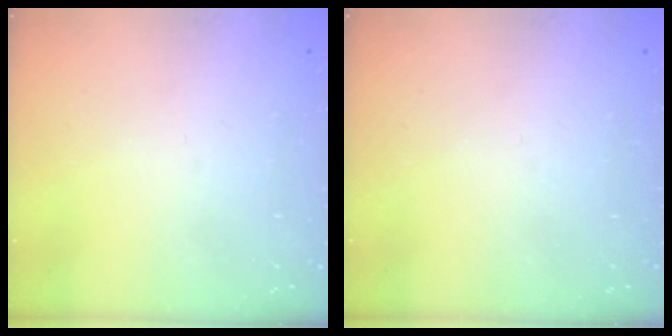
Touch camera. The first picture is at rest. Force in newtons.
{"total": 0.0}